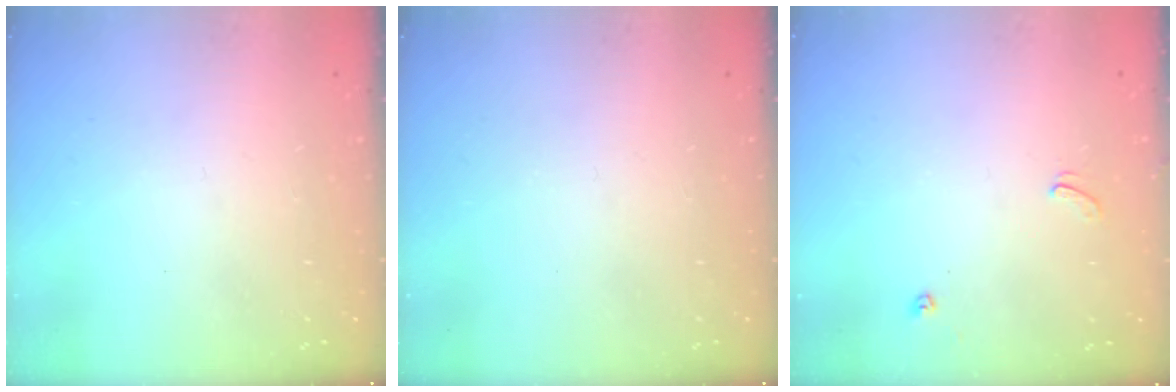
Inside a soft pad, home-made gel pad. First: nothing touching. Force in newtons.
{"total": 0.0}
{"total": 1.7, "press": 1.7, "slide": 0.5}